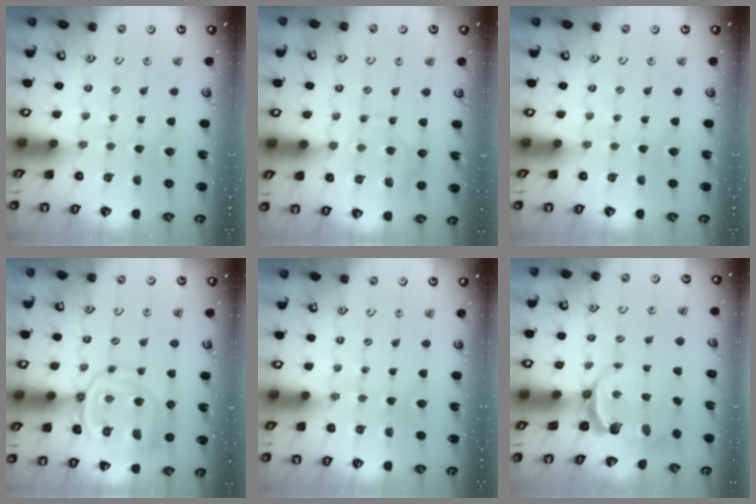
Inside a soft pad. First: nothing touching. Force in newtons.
{"total": 9.7, "press": 9.7, "slide": 0.8}
{"total": 0.0}
{"total": 13.6, "press": 13.6, "slide": 1.3}
{"total": 0.0}
{"total": 6.6, "press": 5.3, "slide": 3.9}